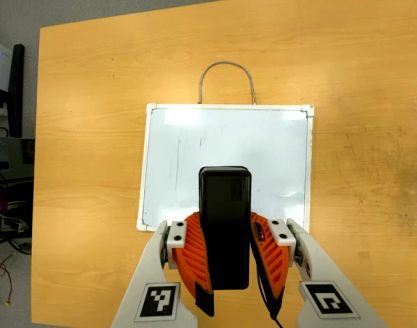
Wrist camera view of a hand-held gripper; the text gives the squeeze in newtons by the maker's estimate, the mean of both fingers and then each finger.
{"total": 9.2, "left": 7.5, "right": 10.8}